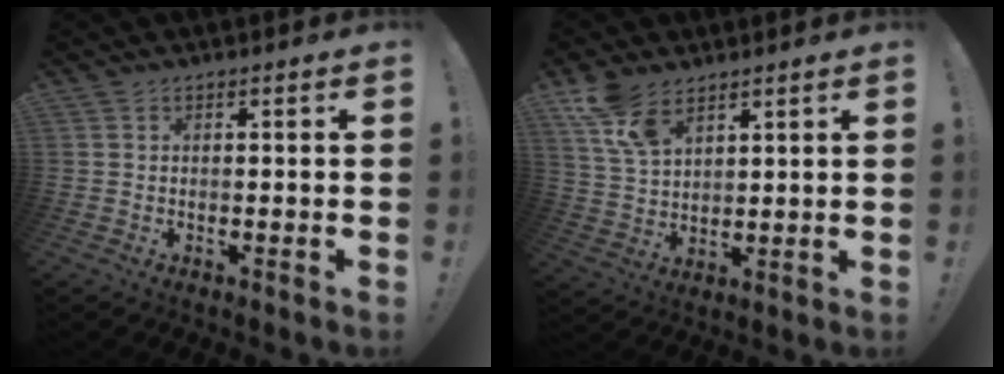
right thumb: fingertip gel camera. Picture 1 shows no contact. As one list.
[{"total": 9.7, "force": [6.6, 4.8, 5.1], "torque": [-0.100, -0.024, 0.130]}]